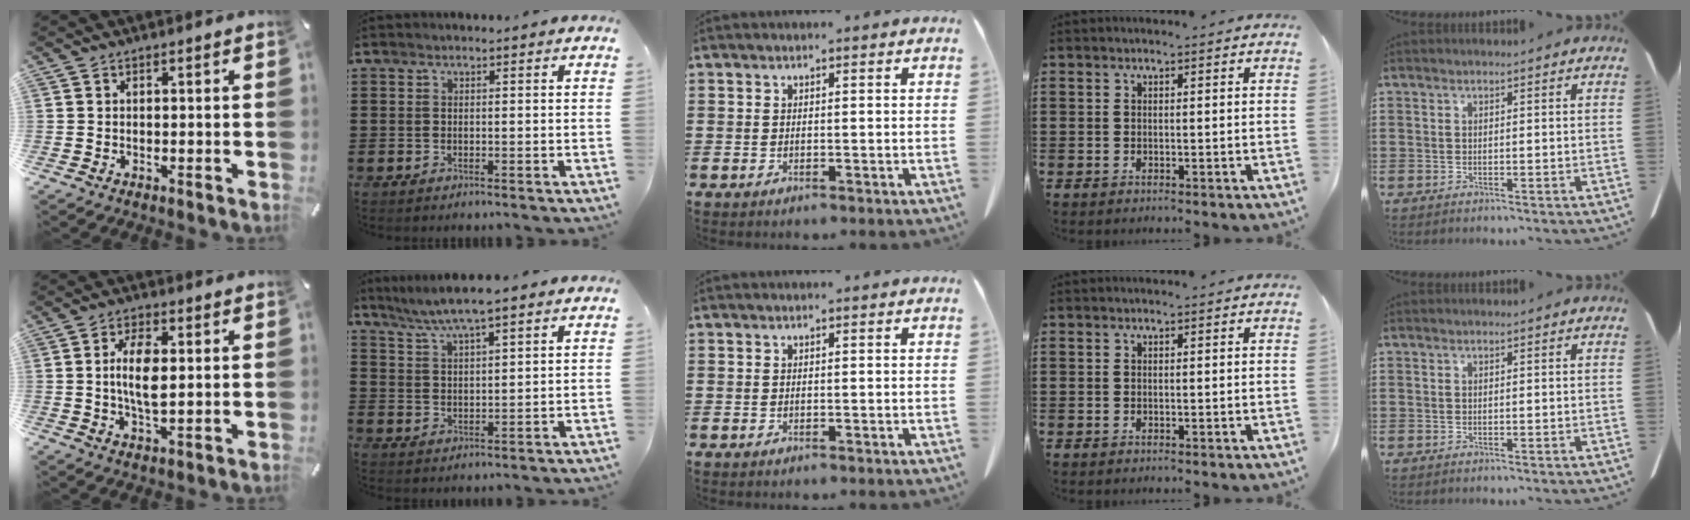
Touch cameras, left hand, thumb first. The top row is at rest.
{"thumb": {"total": 7.9, "force": [0.9, 3.5, 7.0], "torque": [-0.157, -0.004, 0.005]}, "index": {"total": 5.5, "force": [4.6, 0.3, 3.0], "torque": [-0.071, -0.010, 0.080]}}